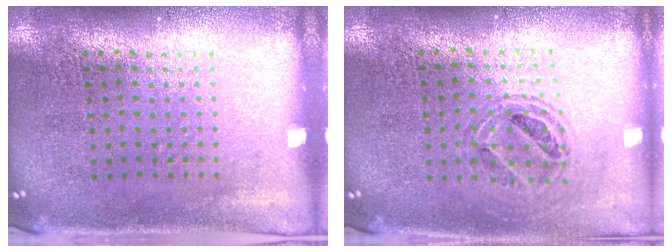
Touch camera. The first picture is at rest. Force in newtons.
{"total": 0.8, "press": 0.8, "slide": 0.2}